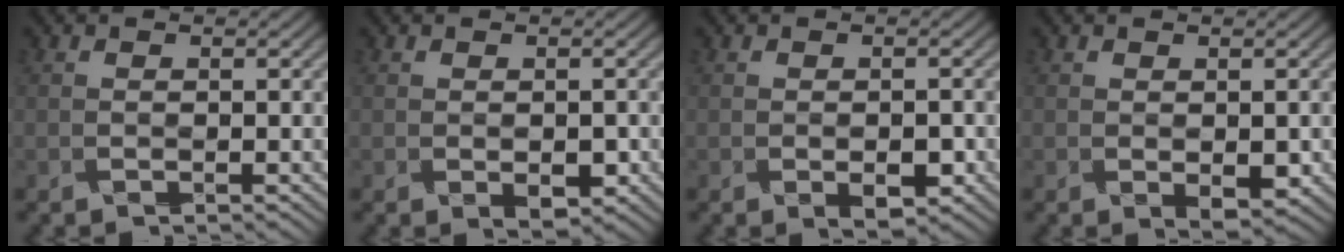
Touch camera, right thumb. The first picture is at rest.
{"total": 2.3, "force": [-0.7, 1.2, 1.8], "torque": [-0.032, -0.007, 0.000]}
{"total": 2.6, "force": [-1.3, 1.1, 2.0], "torque": [-0.032, -0.004, -0.011]}
{"total": 2.5, "force": [-0.4, 1.2, 2.2], "torque": [-0.038, -0.007, 0.005]}